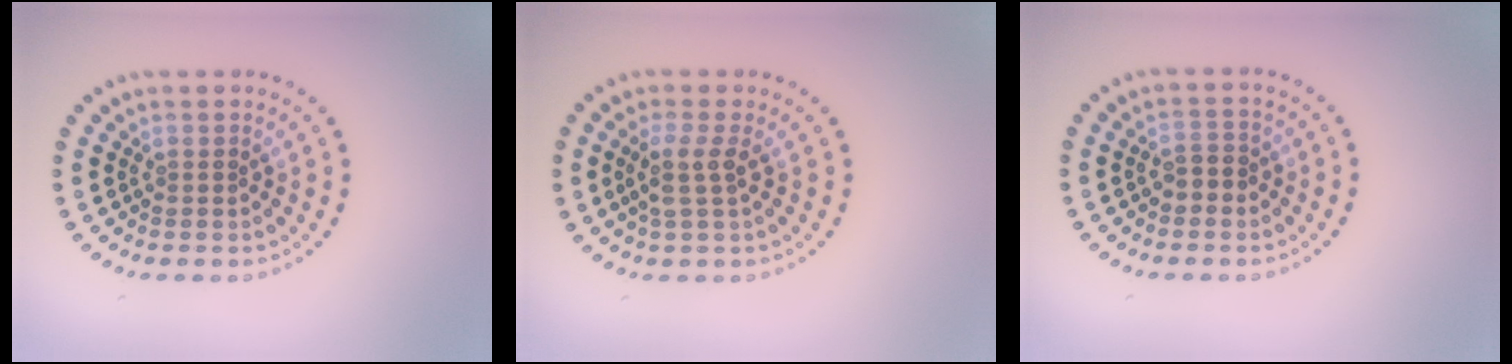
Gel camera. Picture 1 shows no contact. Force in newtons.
{"total": 2.3, "press": 1.8, "slide": 1.5}
{"total": 1.9, "press": 1.8, "slide": 0.6}